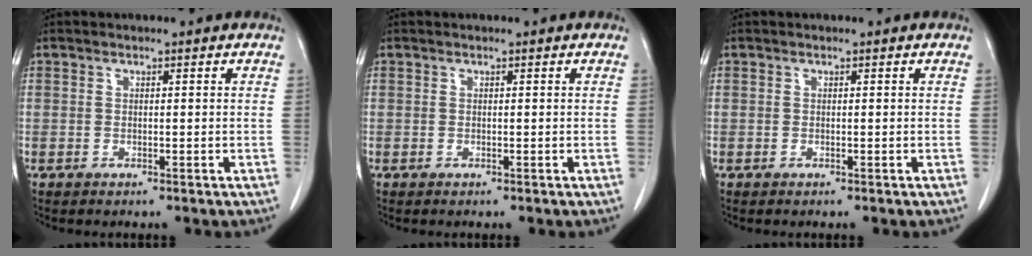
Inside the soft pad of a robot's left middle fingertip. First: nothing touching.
{"total": 0.0}
{"total": 0.0}